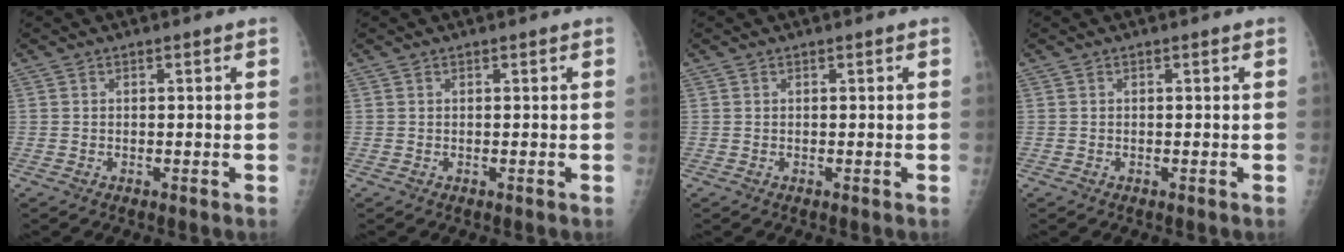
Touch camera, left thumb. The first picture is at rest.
{"total": 0.0}
{"total": 0.0}
{"total": 0.0}